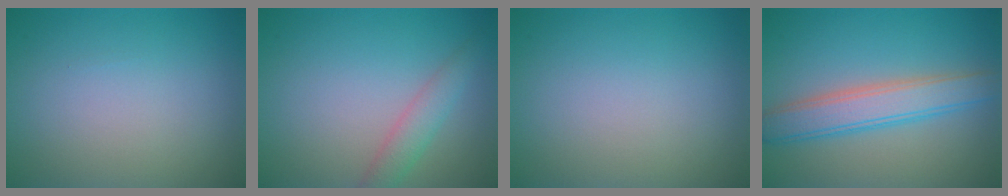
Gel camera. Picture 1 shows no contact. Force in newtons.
{"total": 2.2, "press": 2.2, "slide": 0.1}
{"total": 0.0}
{"total": 4.5, "press": 4.5, "slide": 0.1}